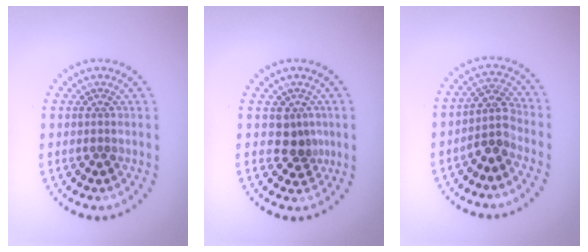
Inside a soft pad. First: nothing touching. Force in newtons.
{"total": 2.2, "press": 1.7, "slide": 1.4}
{"total": 2.7, "press": 2.1, "slide": 1.6}